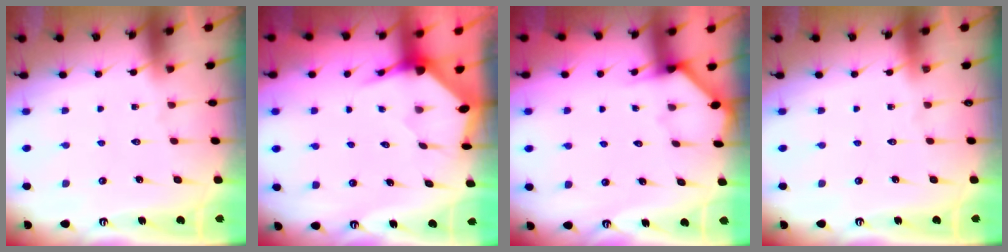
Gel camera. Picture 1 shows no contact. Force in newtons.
{"total": 3.6, "press": 3.6, "slide": 0.5}
{"total": 2.0, "press": 2.0, "slide": 0.2}
{"total": 0.0}